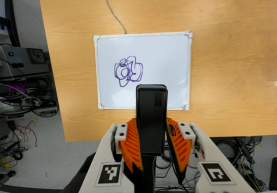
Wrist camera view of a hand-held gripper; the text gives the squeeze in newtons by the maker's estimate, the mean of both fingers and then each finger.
{"total": 6.0, "left": 3.9, "right": 8.1}